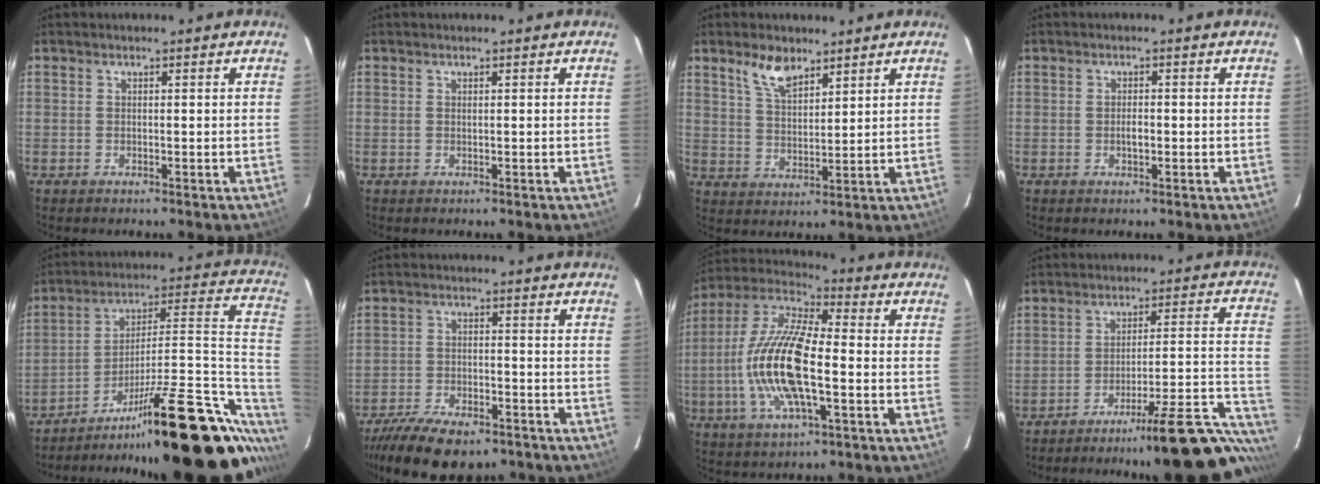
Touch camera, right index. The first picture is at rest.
{"total": 0.0}
{"total": 6.7, "force": [4.7, 2.9, 3.7], "torque": [-0.064, 0.005, 0.093]}
{"total": 1.6, "force": [-0.3, 0.8, 1.4], "torque": [-0.025, 0.002, -0.005]}
{"total": 30.6, "force": [-15.5, 8.4, 25.0], "torque": [-0.319, 0.038, -0.231]}
{"total": 16.0, "force": [-12.1, 6.4, 8.3], "torque": [-0.181, -0.024, -0.189]}
{"total": 17.8, "force": [-3.3, 5.8, 16.5], "torque": [-0.333, -0.002, -0.071]}
{"total": 22.7, "force": [-17.6, 2.5, 14.0], "torque": [-0.157, -0.008, -0.245]}